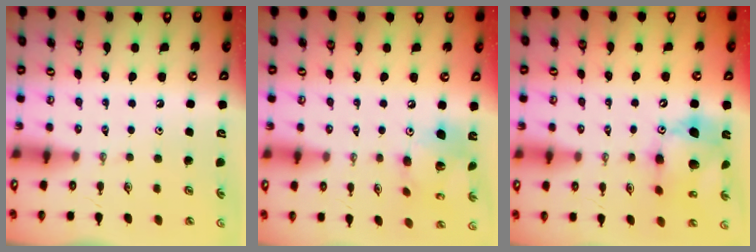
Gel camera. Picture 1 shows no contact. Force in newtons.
{"total": 12.9, "press": 12.8, "slide": 0.9}
{"total": 14.2, "press": 14.1, "slide": 1.5}